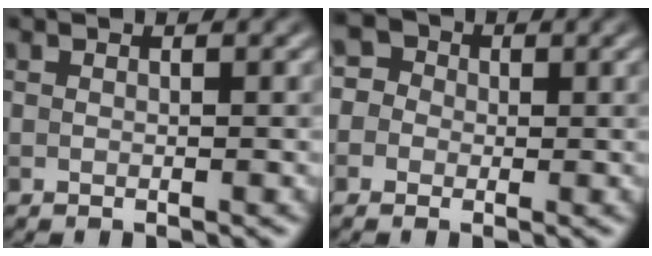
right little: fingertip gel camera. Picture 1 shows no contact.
{"total": 3.8, "force": [0.4, 3.6, 1.1], "torque": [0.007, 0.029, -0.026]}